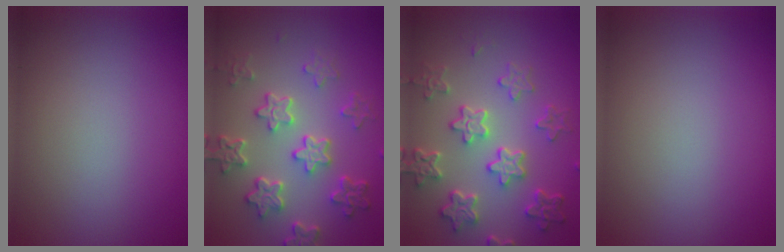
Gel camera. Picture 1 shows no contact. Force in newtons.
{"total": 5.8, "press": 4.3, "slide": 3.8}
{"total": 6.1, "press": 4.6, "slide": 4.0}
{"total": 0.0}